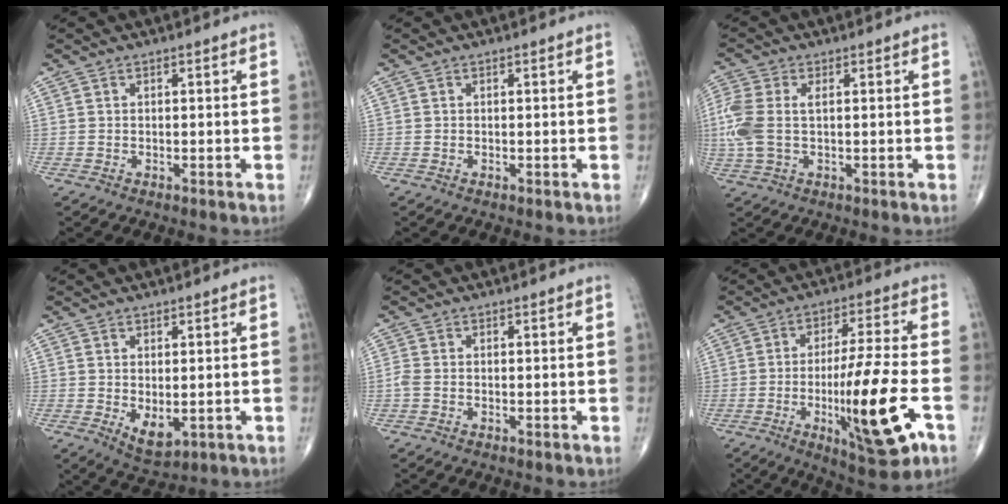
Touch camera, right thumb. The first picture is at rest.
{"total": 0.0}
{"total": 8.0, "force": [0.5, 4.4, 6.7], "torque": [-0.196, 0.012, 0.012]}
{"total": 6.0, "force": [-1.3, 3.4, 4.8], "torque": [-0.066, -0.011, -0.009]}
{"total": 1.4, "force": [-0.4, 0.7, 1.1], "torque": [-0.033, -0.004, -0.012]}
{"total": 17.4, "force": [-5.3, 3.2, 16.3], "torque": [-0.275, 0.005, -0.076]}